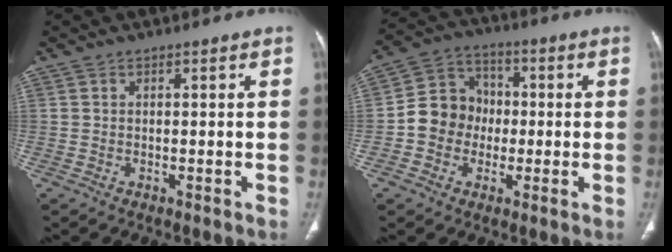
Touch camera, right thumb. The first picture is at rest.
{"total": 10.0, "force": [-1.3, 9.0, 4.0], "torque": [-0.039, 0.032, -0.035]}